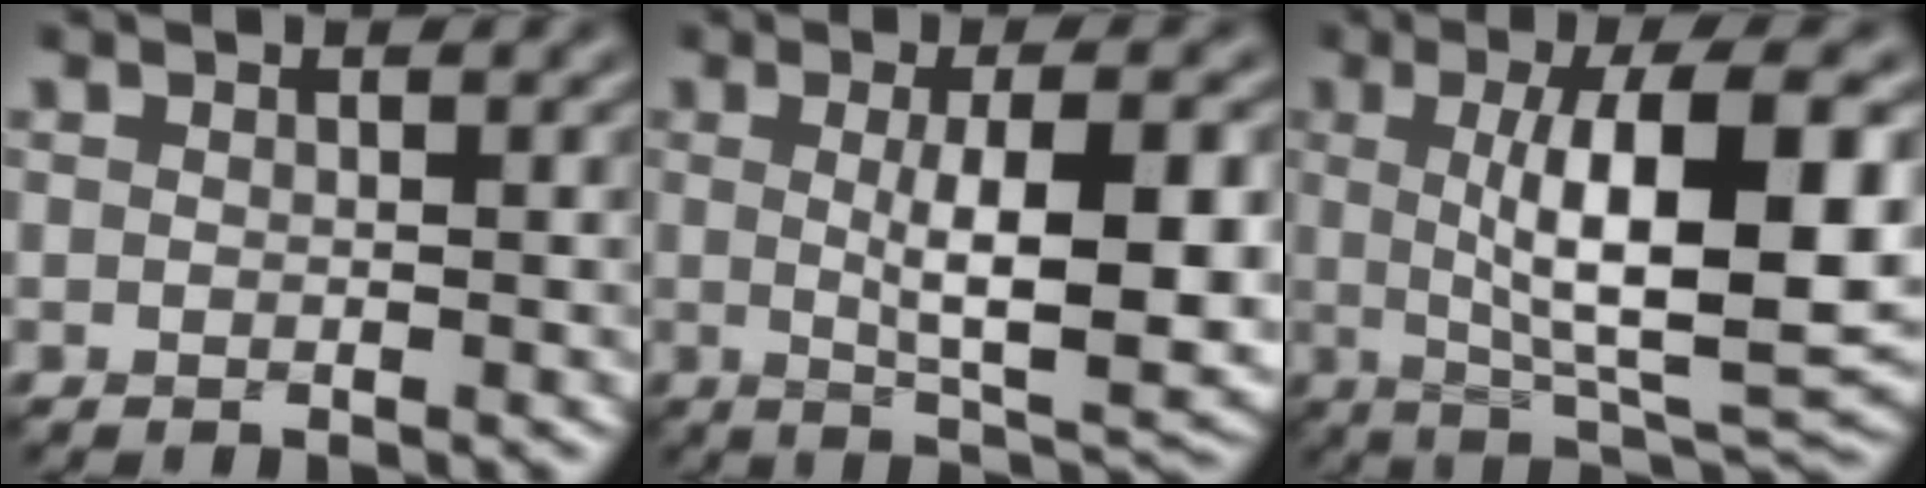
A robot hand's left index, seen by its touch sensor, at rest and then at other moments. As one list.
[{"total": 8.7, "force": [0.3, 2.1, 8.4], "torque": [-0.122, -0.002, 0.010]}, {"total": 11.1, "force": [1.2, 2.7, 10.7], "torque": [-0.152, 0.001, 0.023]}]